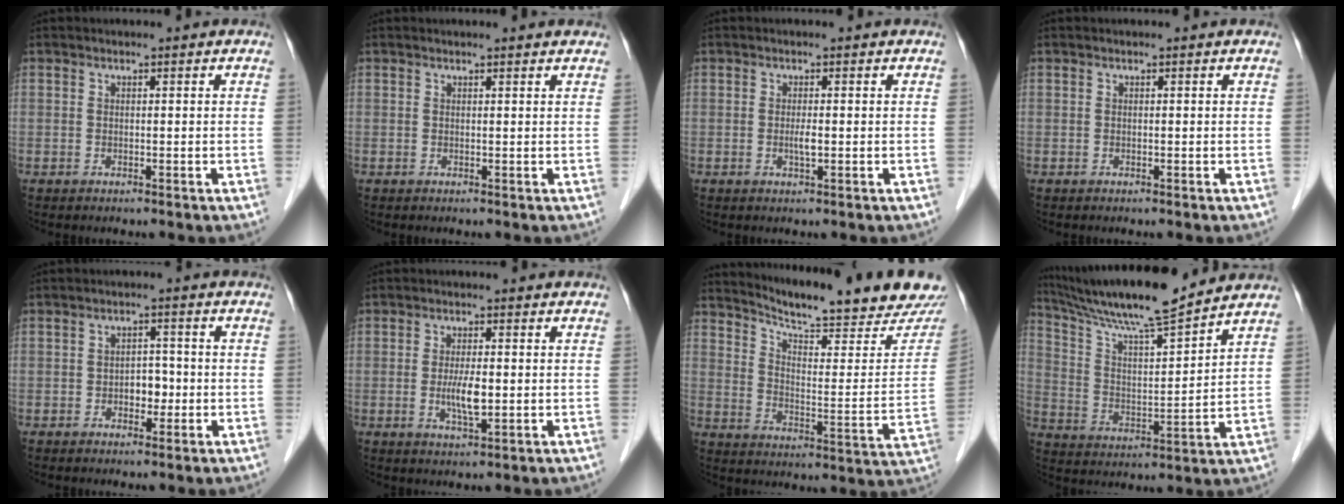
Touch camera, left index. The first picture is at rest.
{"total": 2.5, "force": [2.4, 0.1, 0.6], "torque": [-0.013, 0.007, 0.021]}
{"total": 1.4, "force": [-0.2, 0.2, 1.4], "torque": [-0.028, -0.002, -0.002]}
{"total": 0.0}
{"total": 3.0, "force": [-0.9, 1.9, 2.2], "torque": [-0.027, 0.006, -0.012]}
{"total": 4.2, "force": [-0.4, 0.9, 4.0], "torque": [-0.082, -0.006, -0.006]}
{"total": 20.7, "force": [19.0, 1.2, 8.2], "torque": [-0.126, -0.060, 0.257]}
{"total": 15.9, "force": [14.2, 0.0, 7.2], "torque": [-0.137, 0.007, 0.245]}